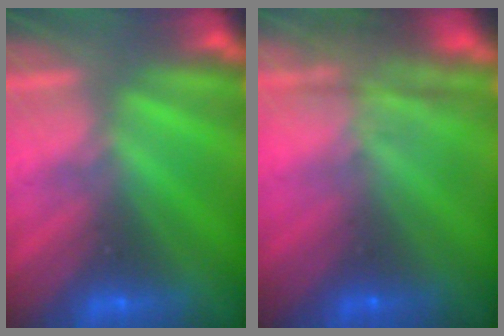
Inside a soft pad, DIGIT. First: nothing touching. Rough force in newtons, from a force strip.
{"total": 7.8}